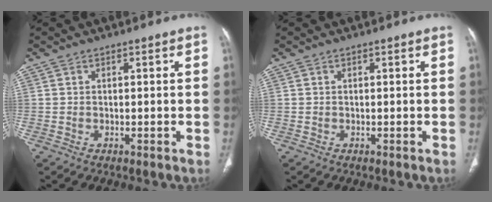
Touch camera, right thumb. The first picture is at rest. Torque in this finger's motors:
{"motor_torque": [0.00, 0.00, -0.03, 0.02, 0.00]}